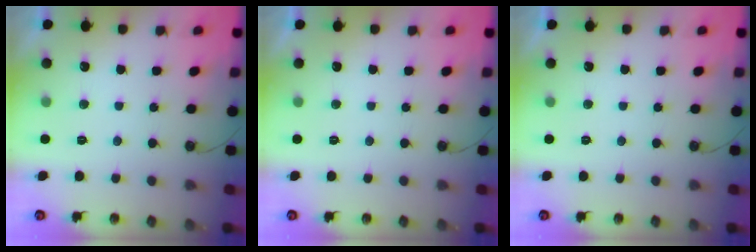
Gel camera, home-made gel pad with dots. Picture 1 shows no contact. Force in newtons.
{"total": 0.0}
{"total": 0.0}